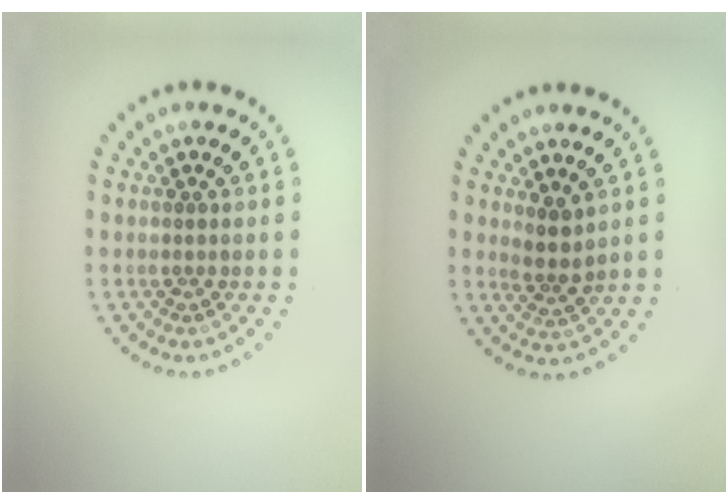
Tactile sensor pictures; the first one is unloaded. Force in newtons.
{"total": 2.0, "press": 1.5, "slide": 1.3}